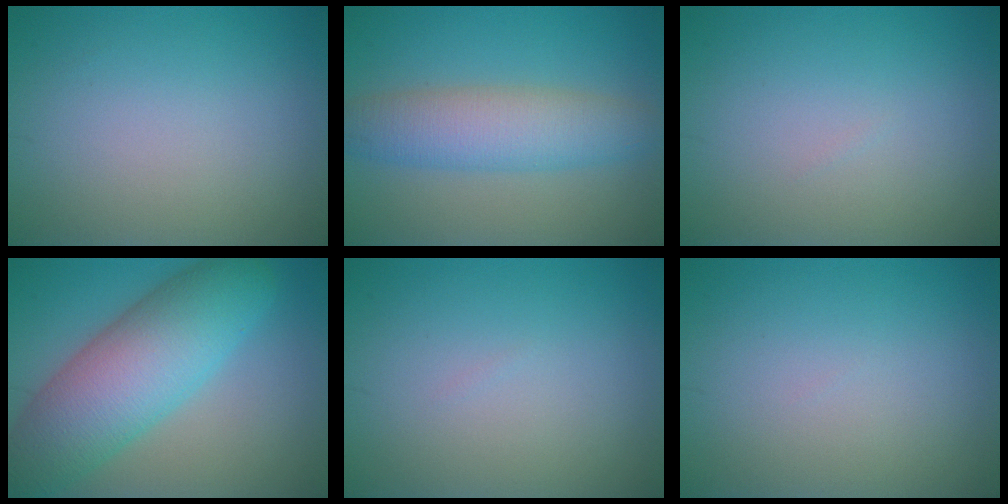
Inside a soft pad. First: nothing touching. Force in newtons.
{"total": 5.6, "press": 5.6, "slide": 0.1}
{"total": 0.0}
{"total": 10.0, "press": 10.0, "slide": 0.3}
{"total": 0.0}
{"total": 0.0}